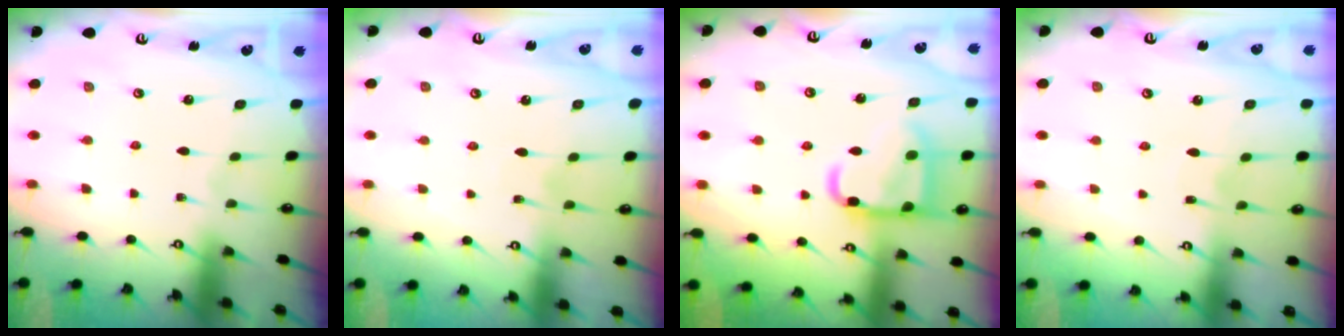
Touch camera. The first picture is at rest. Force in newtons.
{"total": 5.8, "press": 5.8, "slide": 0.6}
{"total": 16.5, "press": 16.4, "slide": 1.5}
{"total": 3.3, "press": 3.3, "slide": 0.3}